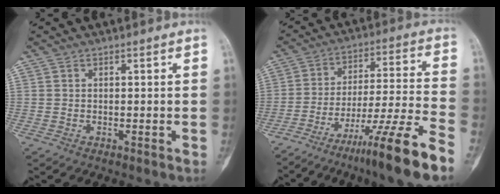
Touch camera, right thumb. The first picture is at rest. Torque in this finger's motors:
{"motor_torque": [0.82, 0.00, 1.12, -1.20, 0.35]}